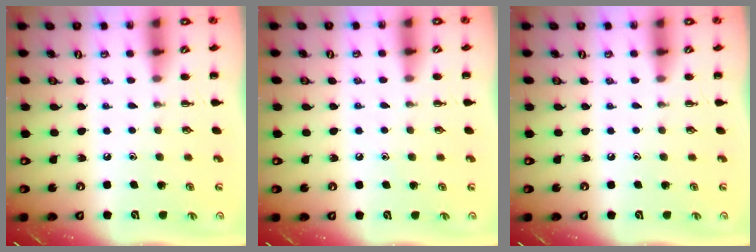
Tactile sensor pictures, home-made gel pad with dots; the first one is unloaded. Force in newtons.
{"total": 5.5, "press": 5.2, "slide": 1.8}
{"total": 0.0}